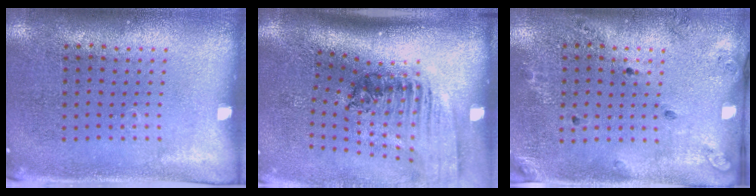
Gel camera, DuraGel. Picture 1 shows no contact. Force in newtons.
{"total": 2.4, "press": 1.7, "slide": 1.8}
{"total": 1.4, "press": 1.3, "slide": 0.7}